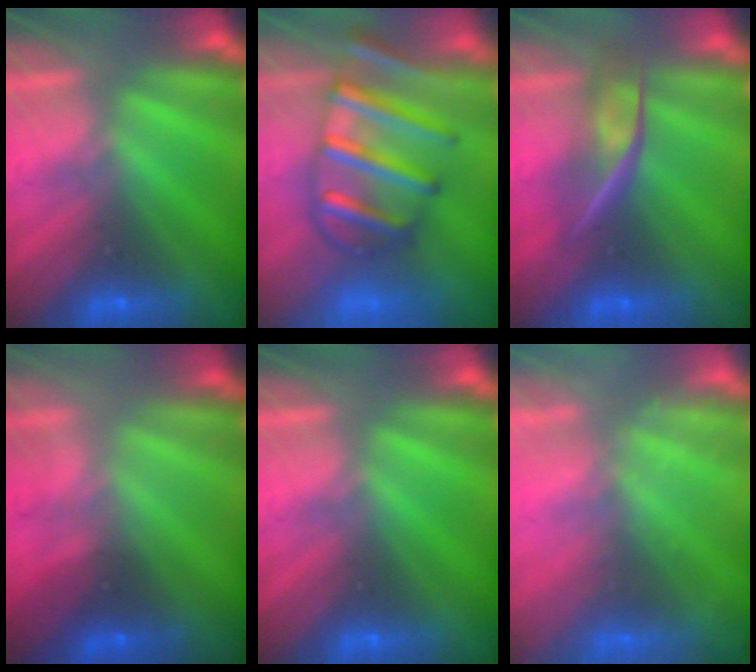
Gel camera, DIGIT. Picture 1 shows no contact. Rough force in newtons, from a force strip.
{"total": 7.6}
{"total": 2.4}
{"total": 1.8}
{"total": 0.0}
{"total": 2.4}